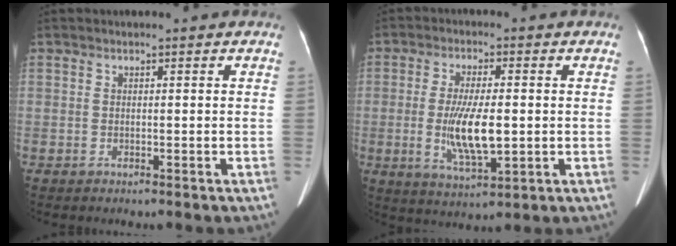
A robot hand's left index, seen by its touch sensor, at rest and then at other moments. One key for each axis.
{"total": 8.9, "fx": -0.9, "fy": 2.3, "fz": 8.6, "tx": -0.170, "ty": -0.011, "tz": -0.011}